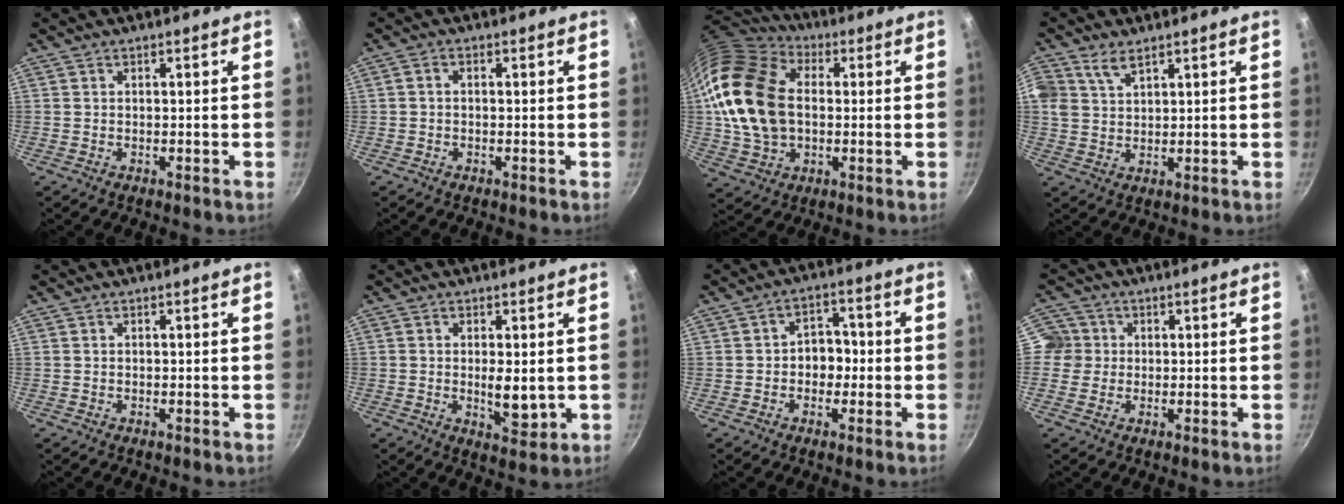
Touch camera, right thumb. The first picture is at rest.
{"total": 1.3, "force": [-0.2, 0.9, 0.9], "torque": [-0.021, 0.008, -0.006]}
{"total": 21.2, "force": [1.6, 14.9, 15.0], "torque": [-0.271, 0.022, 0.028]}
{"total": 5.4, "force": [3.2, 3.1, 3.0], "torque": [-0.056, -0.002, 0.065]}
{"total": 0.0}
{"total": 5.5, "force": [-0.2, 2.1, 5.1], "torque": [-0.092, -0.004, -0.002]}
{"total": 4.8, "force": [-0.8, 3.8, 2.8], "torque": [0.000, 0.015, -0.017]}
{"total": 4.7, "force": [0.3, 4.6, 0.8], "torque": [0.020, 0.005, -0.009]}